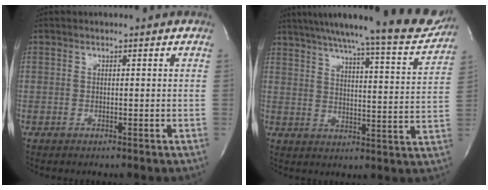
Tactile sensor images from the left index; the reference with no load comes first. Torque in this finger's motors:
{"motor_torque": [0.07, -0.15, 0.64, 0.17]}